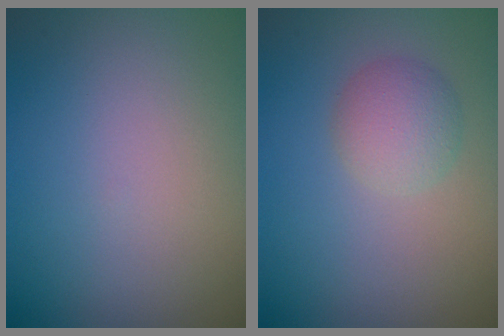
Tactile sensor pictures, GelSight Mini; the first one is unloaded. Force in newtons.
{"total": 2.7, "press": 2.7, "slide": 0.0}